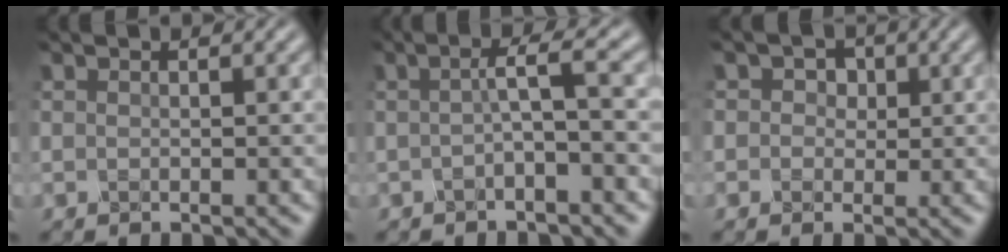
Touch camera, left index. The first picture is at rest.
{"total": 2.6, "force": [-0.6, 0.2, 2.5], "torque": [-0.046, 0.007, -0.017]}
{"total": 3.3, "force": [1.1, 2.8, 1.5], "torque": [-0.027, 0.003, 0.001]}